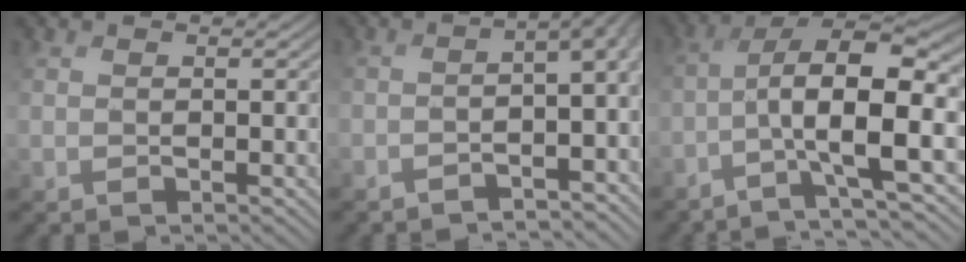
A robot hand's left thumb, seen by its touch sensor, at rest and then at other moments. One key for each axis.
{"total": 6.7, "fx": -2.7, "fy": 1.9, "fz": 5.8, "tx": -0.056, "ty": -0.008, "tz": -0.042}
{"total": 12.4, "fx": -3.5, "fy": 3.7, "fz": 11.2, "tx": -0.174, "ty": 0.002, "tz": -0.052}